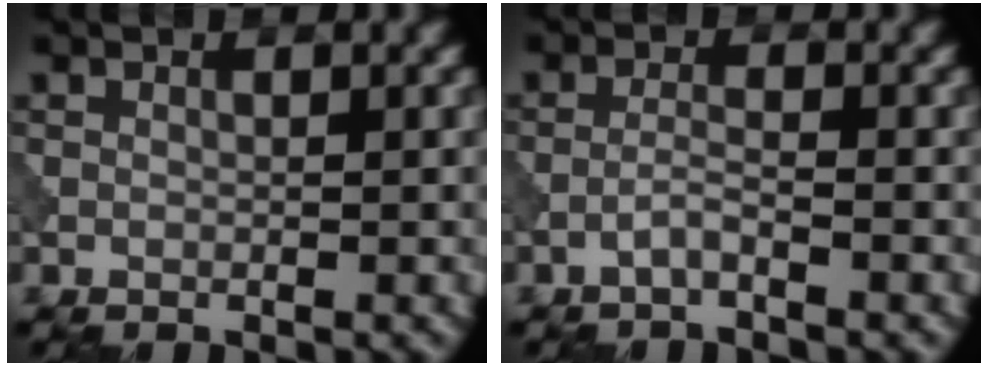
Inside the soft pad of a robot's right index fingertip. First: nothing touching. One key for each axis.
{"total": 1.4, "fx": -1.0, "fy": 0.1, "fz": 1.0, "tx": -0.021, "ty": 0.008, "tz": -0.025}